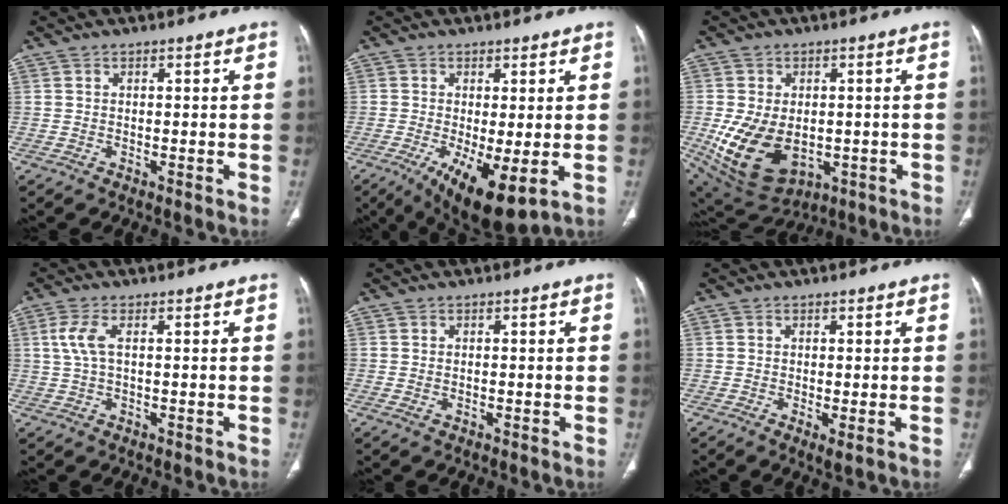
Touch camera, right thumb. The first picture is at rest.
{"total": 10.7, "force": [-3.0, 3.6, 9.7], "torque": [-0.161, -0.025, -0.036]}
{"total": 15.4, "force": [-2.7, 10.3, 11.1], "torque": [-0.191, -0.006, -0.013]}
{"total": 4.3, "force": [1.0, 1.6, 3.8], "torque": [-0.107, 0.010, 0.022]}
{"total": 0.8, "force": [-0.2, 0.5, 0.6], "torque": [-0.017, 0.006, 0.002]}
{"total": 1.8, "force": [-0.4, 0.5, 1.7], "torque": [-0.038, -0.009, -0.006]}